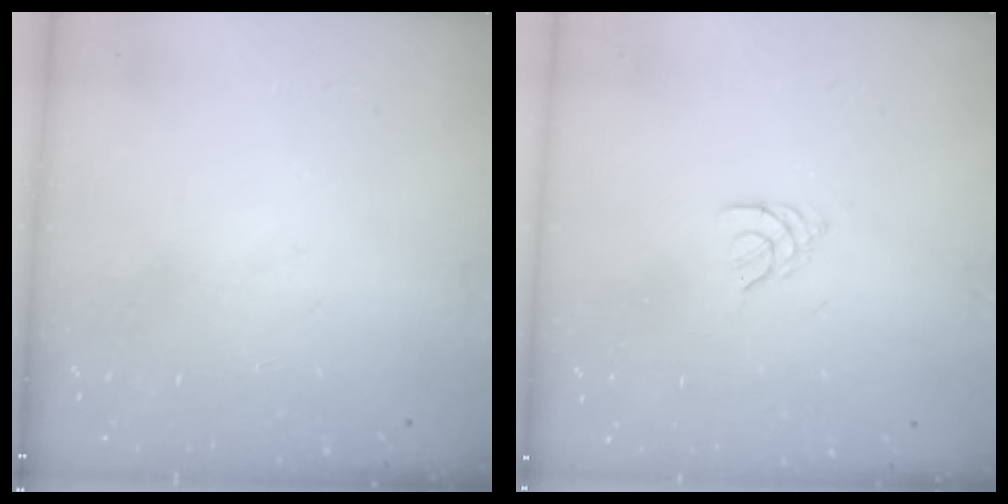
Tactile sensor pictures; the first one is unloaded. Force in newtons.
{"total": 2.1, "press": 2.0, "slide": 0.4}